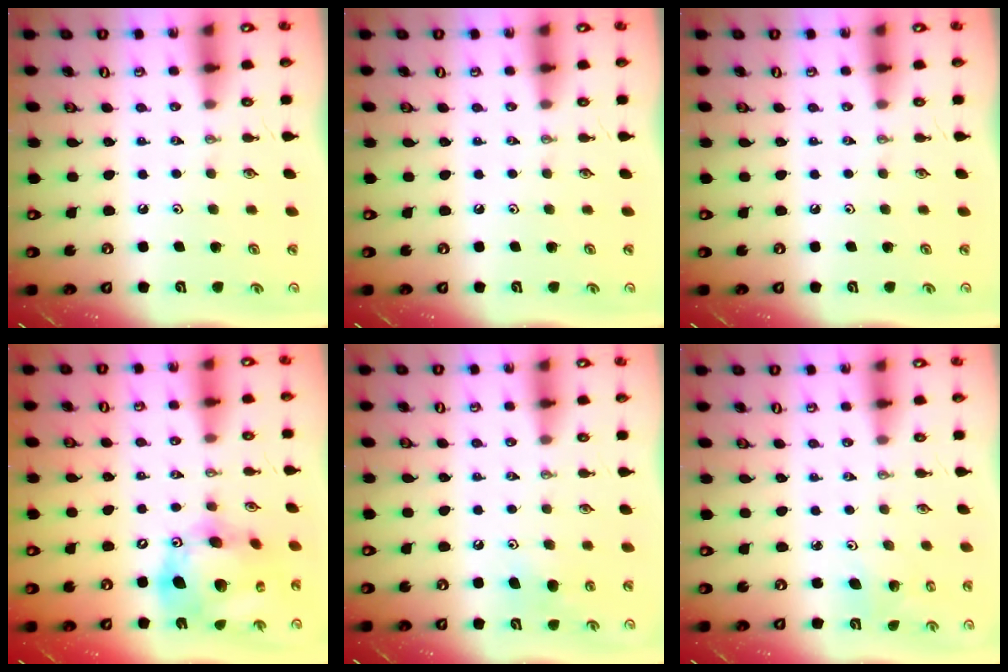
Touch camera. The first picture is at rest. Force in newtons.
{"total": 0.0}
{"total": 0.0}
{"total": 20.4, "press": 20.2, "slide": 3.3}
{"total": 6.7, "press": 6.7, "slide": 0.9}
{"total": 4.7, "press": 4.6, "slide": 0.7}